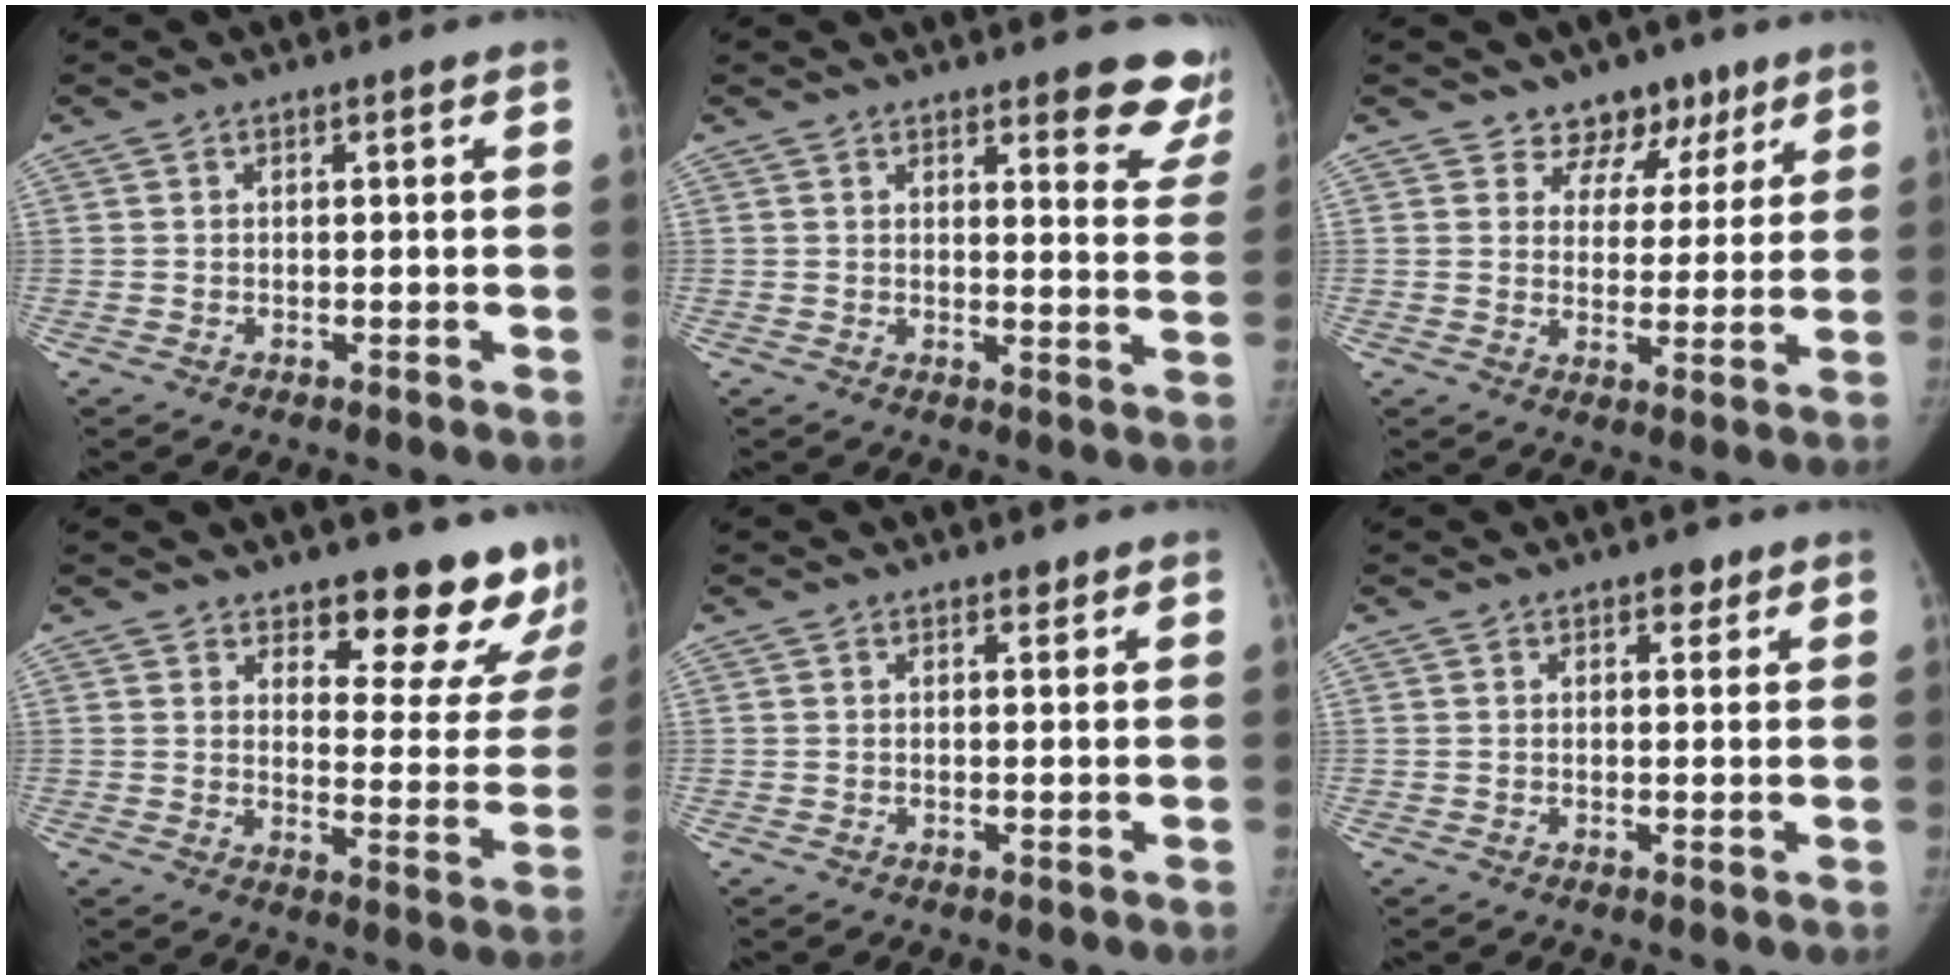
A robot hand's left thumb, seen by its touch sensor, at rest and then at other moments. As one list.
[{"total": 10.2, "force": [8.5, 3.1, 4.8], "torque": [-0.010, -0.054, 0.076]}, {"total": 7.7, "force": [5.4, 5.4, 0.9], "torque": [0.039, -0.028, 0.079]}, {"total": 15.6, "force": [13.5, 5.7, 5.4], "torque": [-0.002, -0.111, 0.156]}, {"total": 0.8, "force": [0.6, 0.4, 0.2], "torque": [0.004, -0.004, 0.008]}, {"total": 2.0, "force": [1.2, 1.2, 1.1], "torque": [0.002, -0.004, 0.016]}]